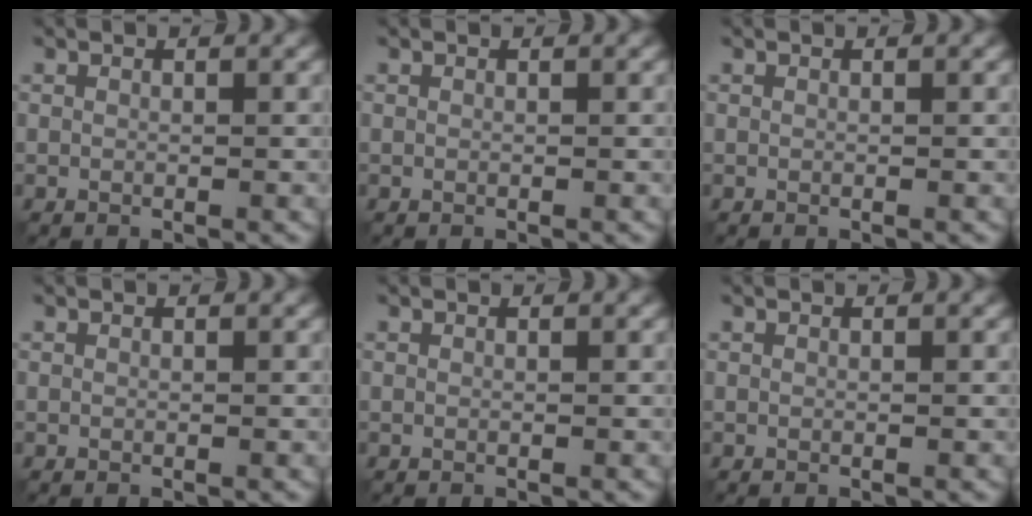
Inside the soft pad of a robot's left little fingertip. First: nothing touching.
{"total": 0.0}
{"total": 0.0}
{"total": 0.0}
{"total": 0.0}
{"total": 0.0}